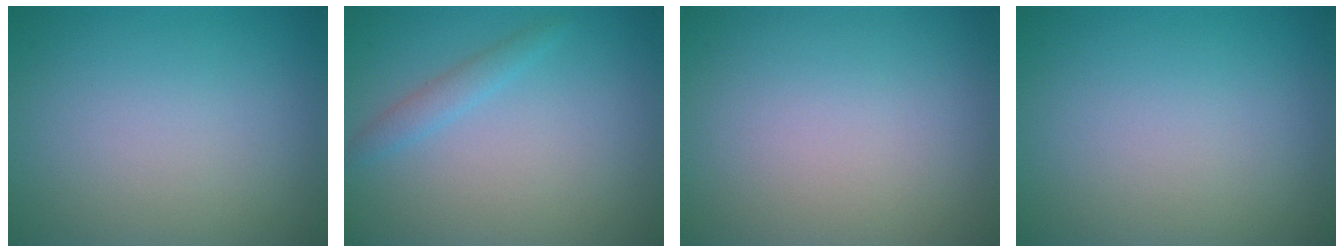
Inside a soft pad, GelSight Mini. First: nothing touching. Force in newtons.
{"total": 1.4, "press": 1.4, "slide": 0.1}
{"total": 0.0}
{"total": 0.0}